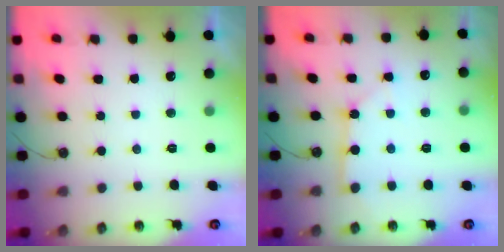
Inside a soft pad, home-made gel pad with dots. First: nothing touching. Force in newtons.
{"total": 2.4, "press": 2.4, "slide": 0.3}